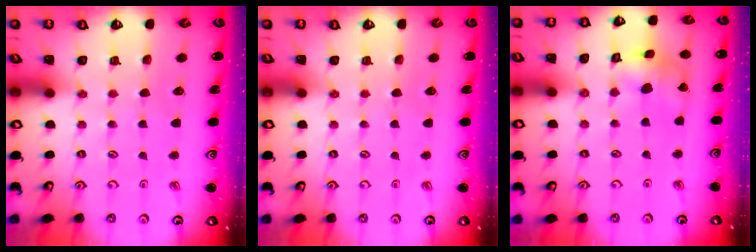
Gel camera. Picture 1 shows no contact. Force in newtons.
{"total": 0.0}
{"total": 7.2, "press": 7.2, "slide": 0.9}